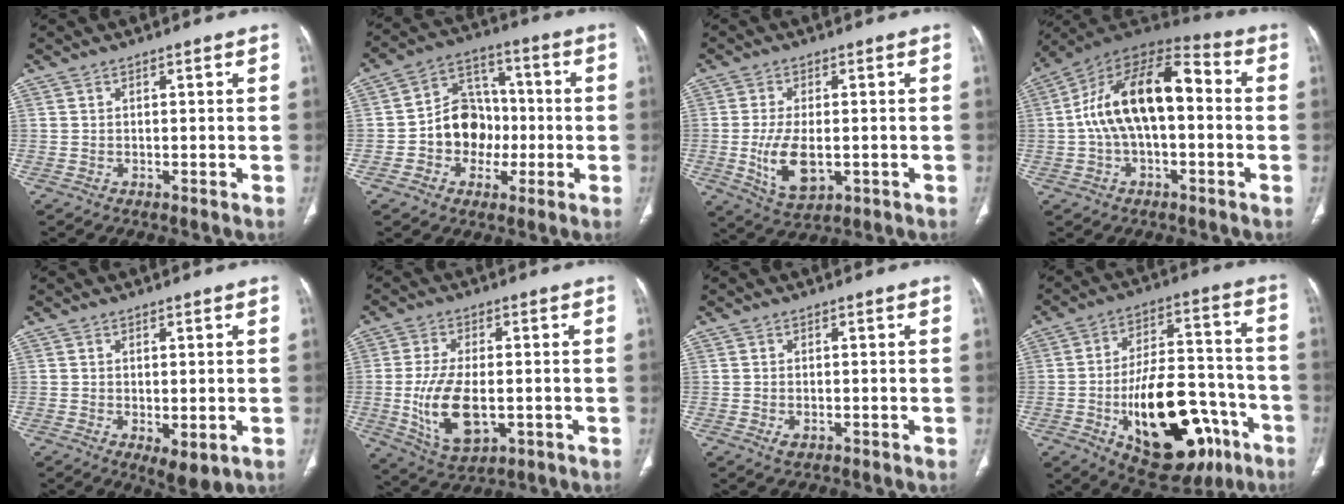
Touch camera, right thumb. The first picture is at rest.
{"total": 13.8, "force": [-1.8, 11.3, 7.8], "torque": [-0.069, 0.037, -0.031]}
{"total": 9.2, "force": [-1.6, 4.8, 7.7], "torque": [-0.141, -0.010, -0.018]}
{"total": 18.3, "force": [0.3, 9.5, 15.7], "torque": [-0.264, 0.049, -0.003]}
{"total": 4.9, "force": [-1.2, 2.1, 4.2], "torque": [-0.059, -0.013, -0.006]}
{"total": 12.7, "force": [-2.1, 6.6, 10.6], "torque": [-0.203, -0.008, -0.025]}
{"total": 1.8, "force": [-0.6, 1.0, 1.3], "torque": [-0.026, 0.002, -0.005]}
{"total": 25.5, "force": [-9.9, 12.7, 19.8], "torque": [-0.279, 0.049, -0.133]}